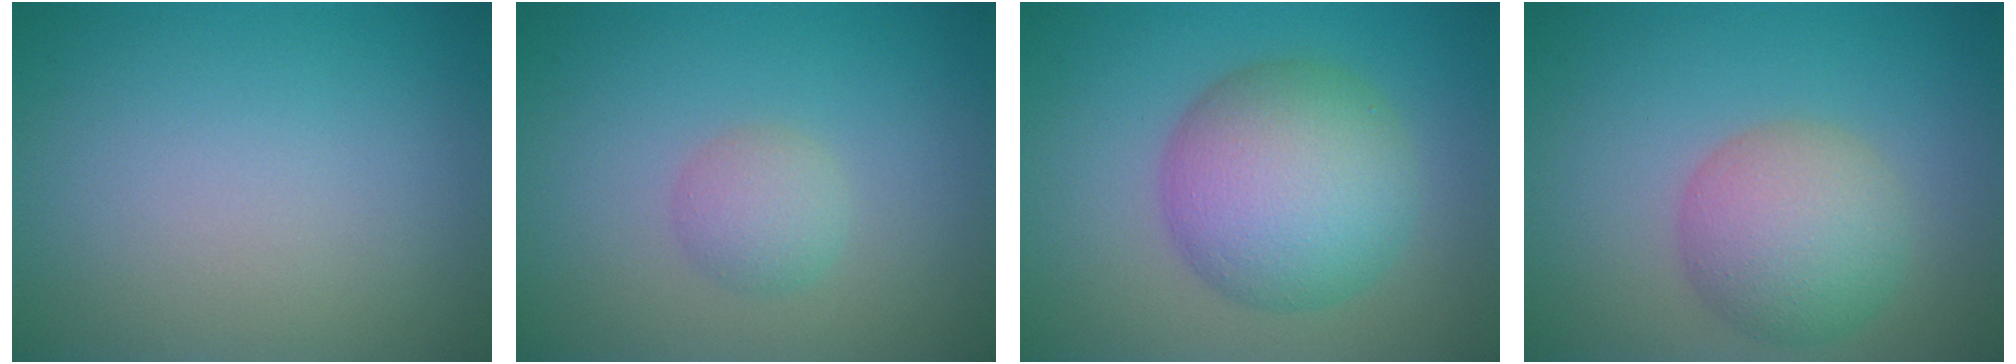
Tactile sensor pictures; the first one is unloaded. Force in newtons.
{"total": 2.0, "press": 2.0, "slide": 0.0}
{"total": 8.5, "press": 8.5, "slide": 0.3}
{"total": 5.4, "press": 5.4, "slide": 0.2}